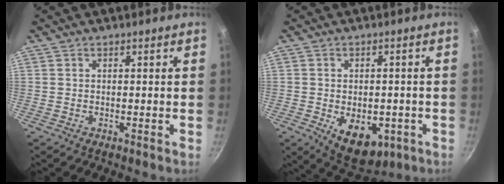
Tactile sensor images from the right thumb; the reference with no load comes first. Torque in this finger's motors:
{"motor_torque": [-0.27, 0.59, 0.38, 0.41, 0.06]}